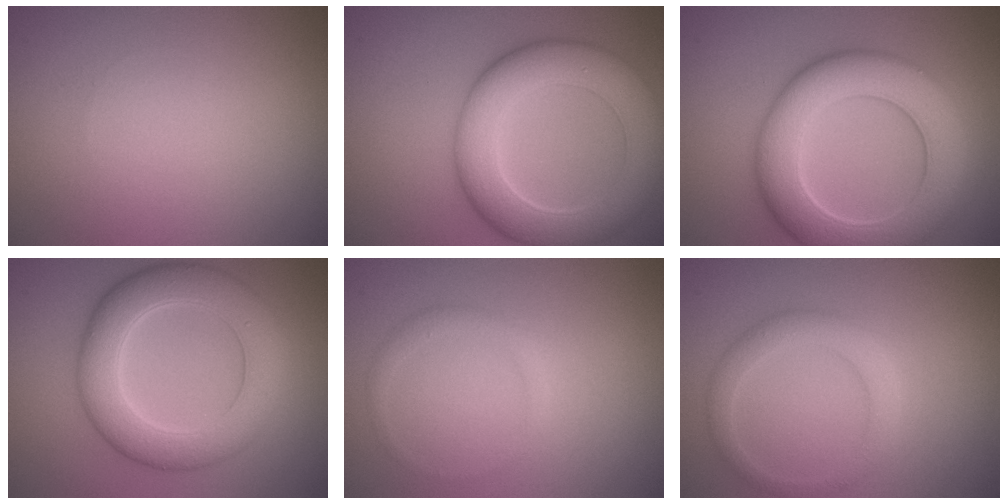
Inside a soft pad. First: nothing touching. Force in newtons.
{"total": 8.4, "press": 8.4, "slide": 0.6}
{"total": 9.1, "press": 9.1, "slide": 0.4}
{"total": 7.5, "press": 7.5, "slide": 0.2}
{"total": 1.1, "press": 1.1, "slide": 0.1}
{"total": 2.5, "press": 2.5, "slide": 0.1}